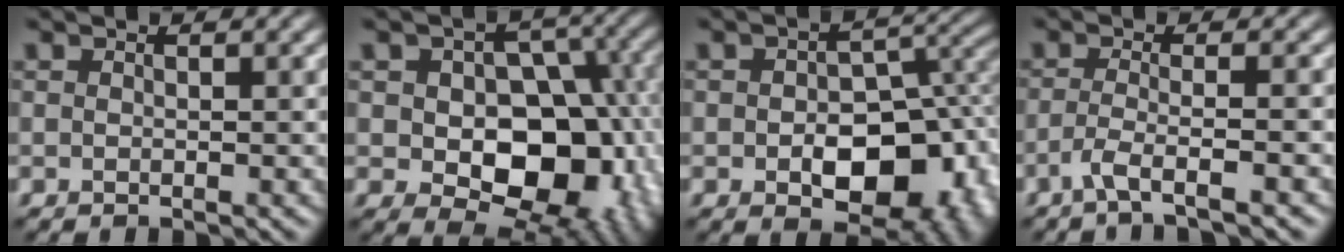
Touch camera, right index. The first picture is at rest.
{"total": 11.5, "force": [-1.6, 7.8, 8.3], "torque": [-0.101, -0.009, -0.023]}
{"total": 11.8, "force": [-3.1, 7.4, 8.6], "torque": [-0.099, -0.018, -0.034]}
{"total": 3.2, "force": [-2.0, 0.5, 2.4], "torque": [-0.042, -0.004, -0.053]}